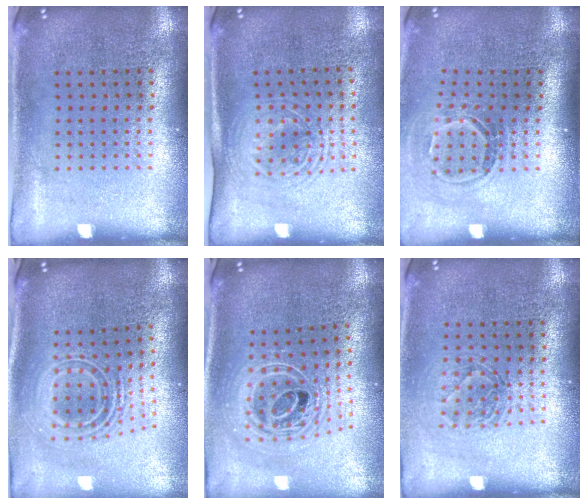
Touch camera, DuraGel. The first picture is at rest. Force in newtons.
{"total": 1.6, "press": 1.3, "slide": 0.9}
{"total": 1.7, "press": 1.2, "slide": 1.2}
{"total": 2.4, "press": 1.7, "slide": 1.7}
{"total": 2.5, "press": 1.9, "slide": 1.7}
{"total": 1.4, "press": 1.2, "slide": 0.7}